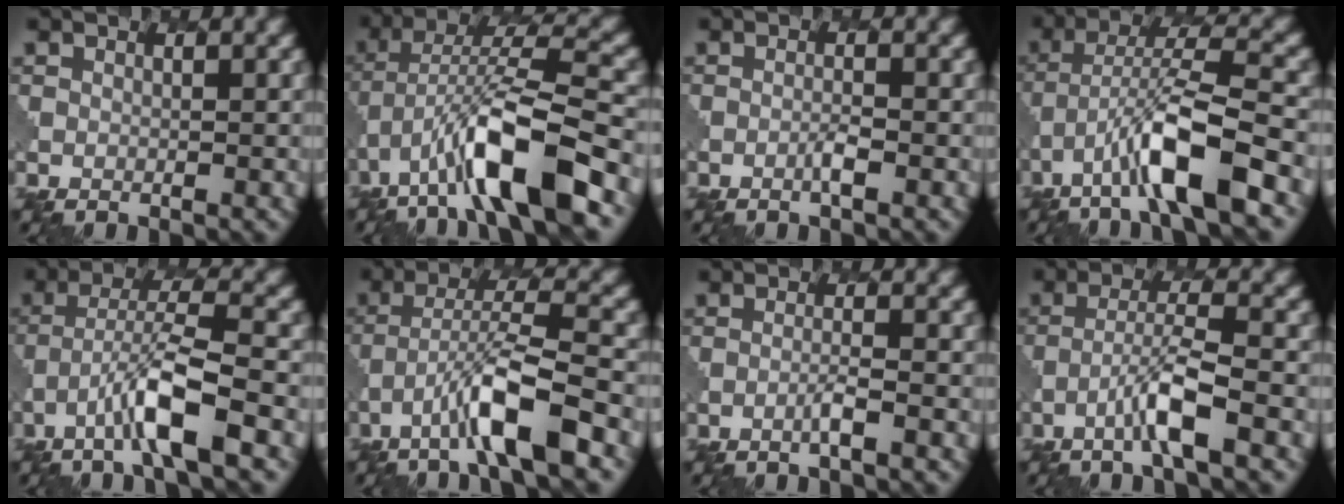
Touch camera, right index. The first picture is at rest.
{"total": 10.4, "force": [-5.1, 2.8, 8.6], "torque": [-0.158, 0.012, -0.091]}
{"total": 0.8, "force": [-0.3, 0.0, 0.7], "torque": [-0.013, 0.003, -0.007]}
{"total": 8.3, "force": [-4.2, 1.8, 6.9], "torque": [-0.127, 0.010, -0.075]}
{"total": 6.1, "force": [-3.1, 0.9, 5.1], "torque": [-0.098, 0.007, -0.061]}
{"total": 7.1, "force": [-3.9, 1.2, 5.8], "torque": [-0.109, 0.009, -0.071]}
{"total": 1.2, "force": [-0.6, 0.0, 1.1], "torque": [-0.014, 0.008, -0.018]}
{"total": 4.0, "force": [-2.0, 0.3, 3.5], "torque": [-0.066, 0.011, -0.046]}